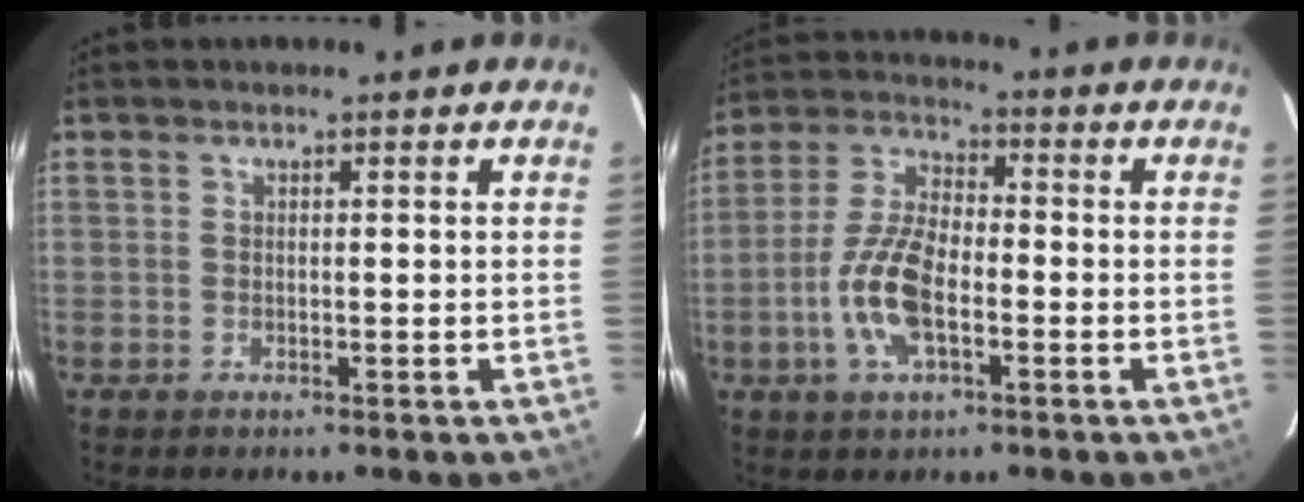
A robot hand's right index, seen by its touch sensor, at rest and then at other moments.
{"total": 11.1, "force": [-3.5, 4.8, 9.4], "torque": [-0.201, 0.006, -0.070]}